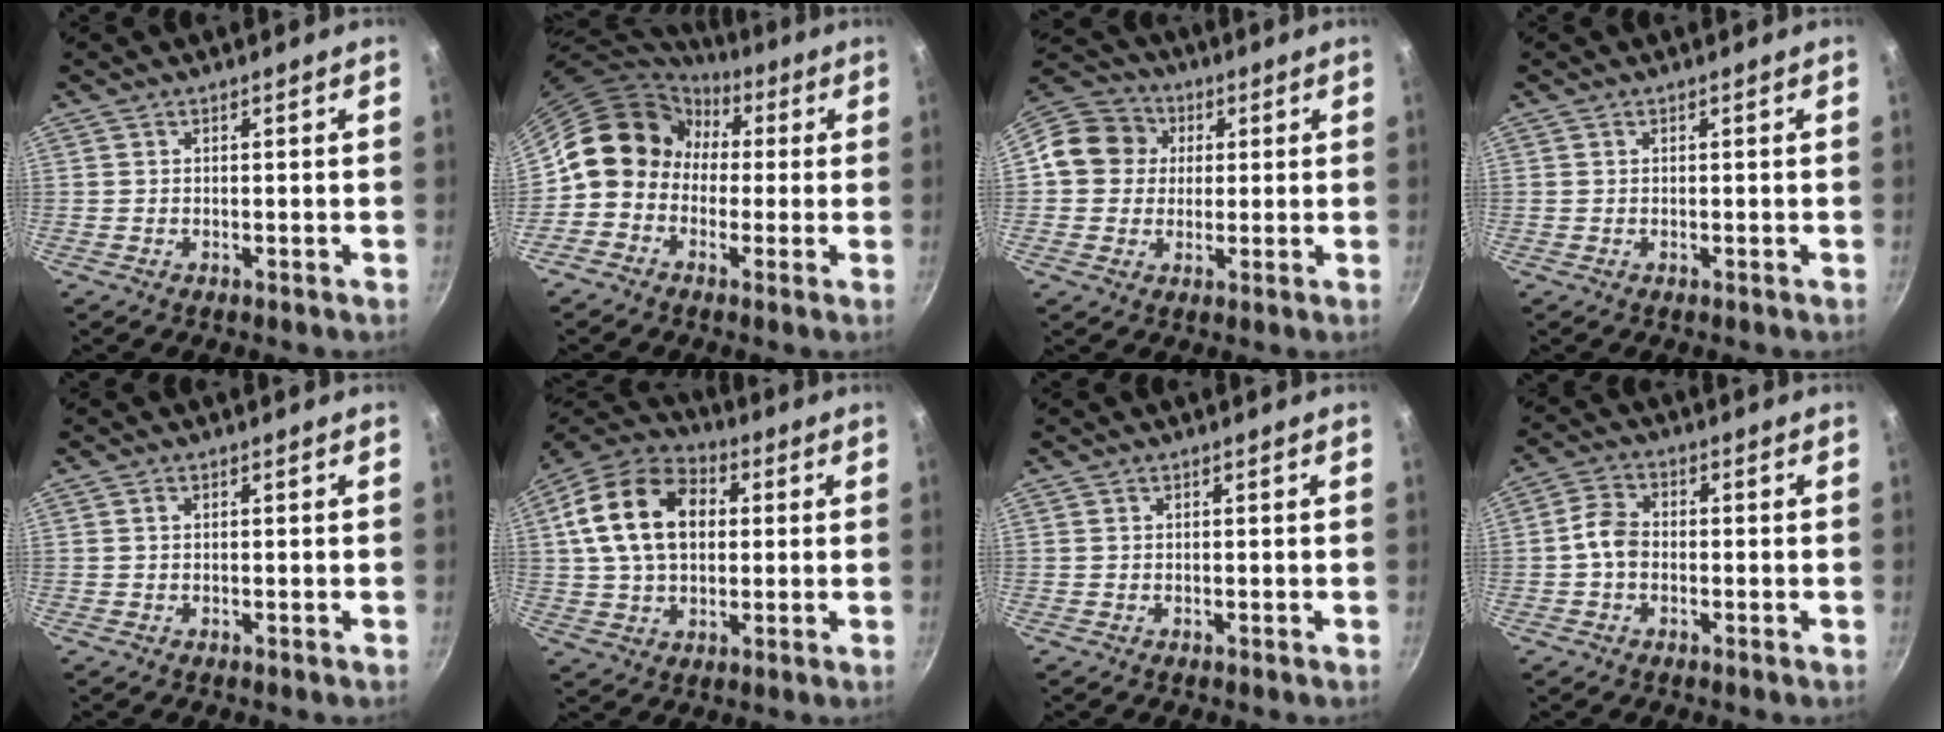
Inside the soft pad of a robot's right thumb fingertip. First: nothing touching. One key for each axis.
{"total": 11.4, "fx": 0.9, "fy": 10.1, "fz": 5.3, "tx": -0.050, "ty": 0.031, "tz": -0.009}
{"total": 11.0, "fx": 1.7, "fy": 10.0, "fz": 4.2, "tx": -0.048, "ty": 0.018, "tz": 0.011}
{"total": 0.0}
{"total": 0.5, "fx": 0.1, "fy": 0.4, "fz": 0.4, "tx": -0.007, "ty": 0.003, "tz": 0.001}
{"total": 17.2, "fx": 3.2, "fy": 12.0, "fz": 11.9, "tx": -0.191, "ty": 0.023, "tz": 0.040}
{"total": 0.0}
{"total": 4.7, "fx": -0.9, "fy": 3.5, "fz": 3.1, "tx": -0.051, "ty": 0.021, "tz": -0.028}